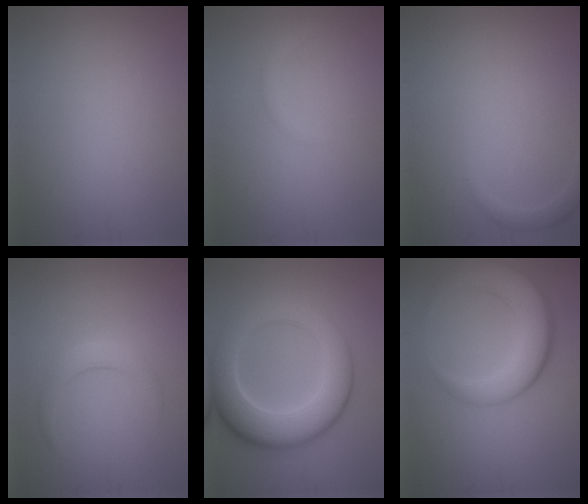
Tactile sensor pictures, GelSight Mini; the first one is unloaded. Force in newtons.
{"total": 1.0, "press": 1.0, "slide": 0.1}
{"total": 1.2, "press": 1.1, "slide": 0.1}
{"total": 2.0, "press": 2.0, "slide": 0.1}
{"total": 8.9, "press": 8.9, "slide": 0.3}
{"total": 6.5, "press": 6.5, "slide": 0.2}